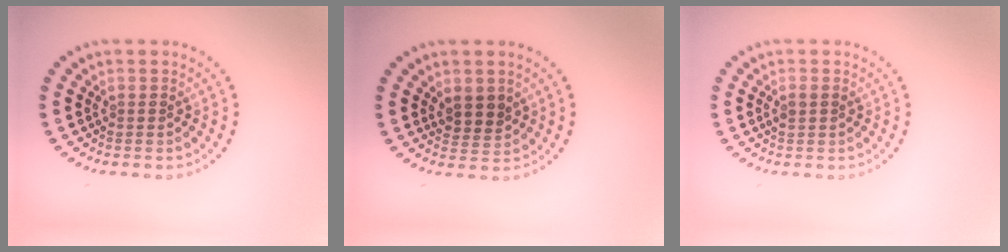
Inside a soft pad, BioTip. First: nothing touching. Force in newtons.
{"total": 2.2, "press": 2.0, "slide": 0.9}
{"total": 1.0, "press": 0.9, "slide": 0.3}